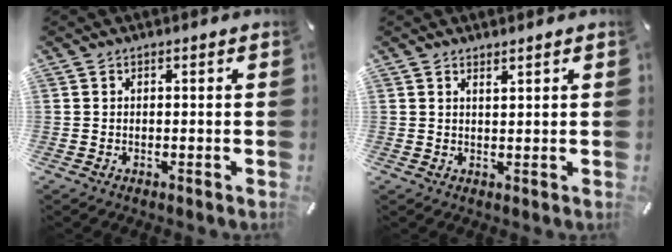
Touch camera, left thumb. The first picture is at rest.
{"total": 1.4, "force": [1.3, 0.1, 0.6], "torque": [-0.011, -0.003, 0.024]}